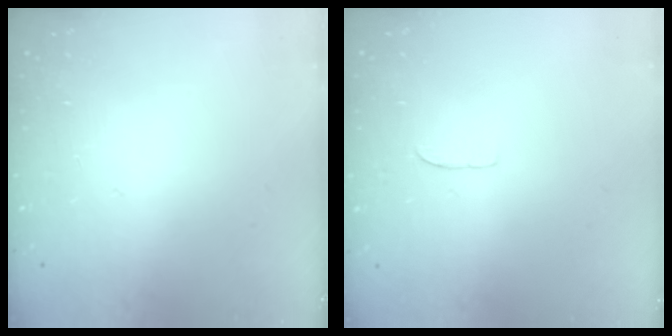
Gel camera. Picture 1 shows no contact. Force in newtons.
{"total": 3.1, "press": 3.1, "slide": 0.2}